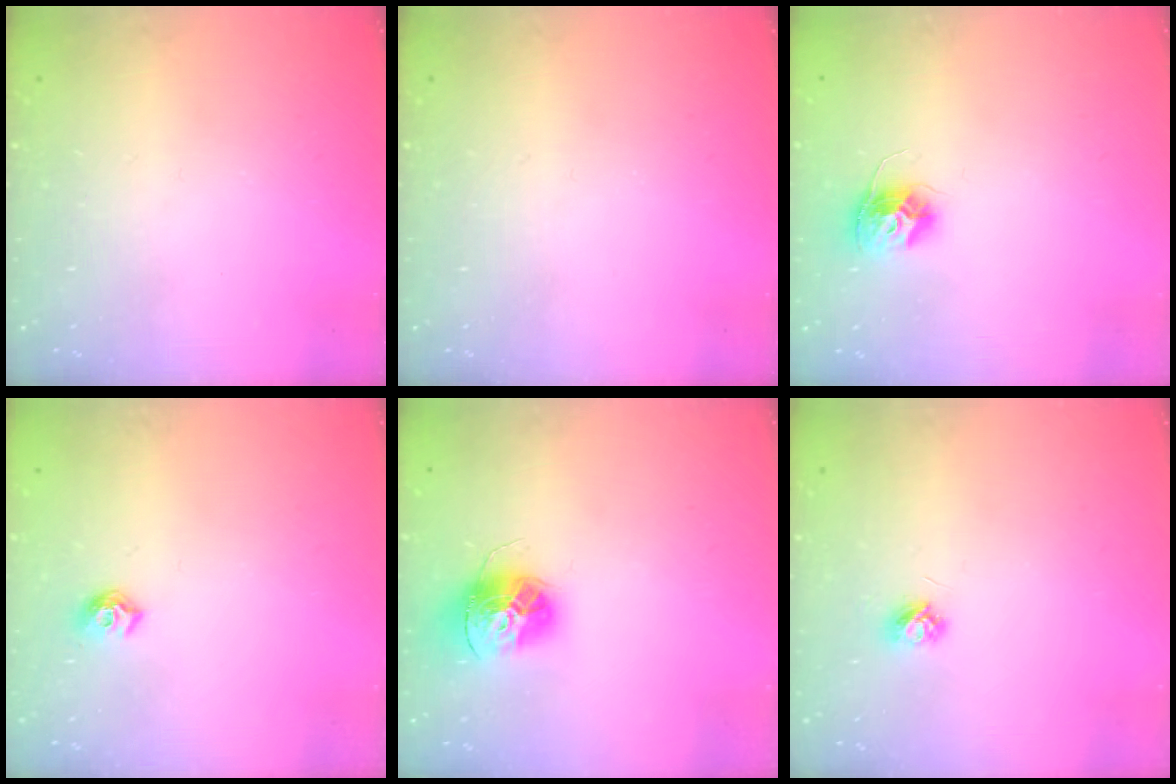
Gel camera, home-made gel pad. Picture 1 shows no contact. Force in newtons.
{"total": 0.0}
{"total": 10.3, "press": 10.3, "slide": 0.6}
{"total": 6.9, "press": 6.8, "slide": 0.7}
{"total": 13.7, "press": 13.7, "slide": 1.2}
{"total": 3.7, "press": 3.7, "slide": 0.4}